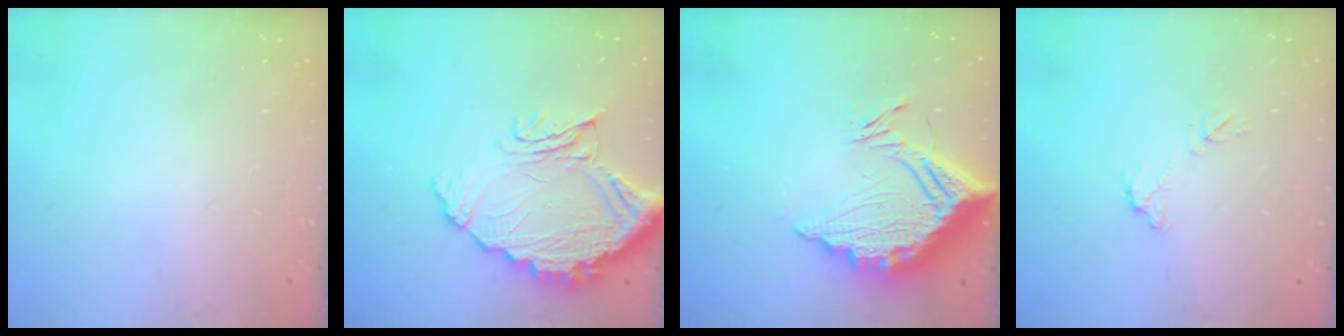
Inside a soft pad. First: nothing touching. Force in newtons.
{"total": 15.7, "press": 15.6, "slide": 1.3}
{"total": 18.3, "press": 18.2, "slide": 1.8}
{"total": 6.5, "press": 6.5, "slide": 0.4}